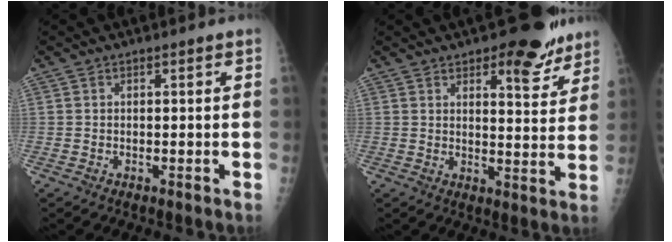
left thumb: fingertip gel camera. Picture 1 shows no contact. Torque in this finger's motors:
{"motor_torque": [0.38, 0.15, -0.19, -0.34, 0.03]}